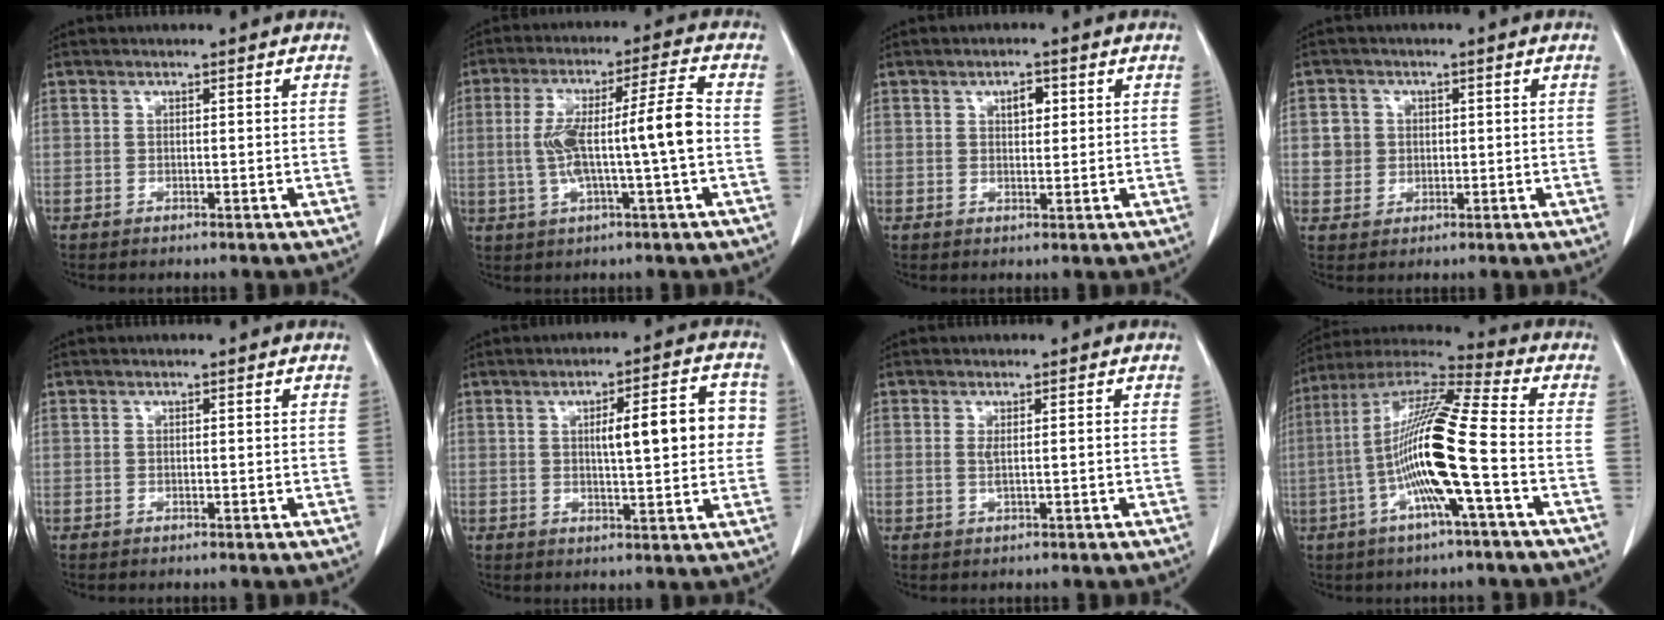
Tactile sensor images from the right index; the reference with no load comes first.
{"total": 11.5, "force": [-0.7, 0.3, 11.4], "torque": [-0.209, 0.024, -0.010]}
{"total": 2.5, "force": [1.0, 1.2, 2.0], "torque": [-0.029, 0.000, 0.016]}
{"total": 3.8, "force": [0.7, 3.7, 0.7], "torque": [-0.008, 0.012, 0.020]}
{"total": 0.0}
{"total": 9.6, "force": [1.5, 2.1, 9.3], "torque": [-0.127, 0.021, 0.022]}
{"total": 1.3, "force": [0.1, 0.0, 1.3], "torque": [-0.027, -0.002, 0.006]}
{"total": 16.4, "force": [-3.4, 0.1, 16.1], "torque": [-0.313, 0.005, -0.073]}